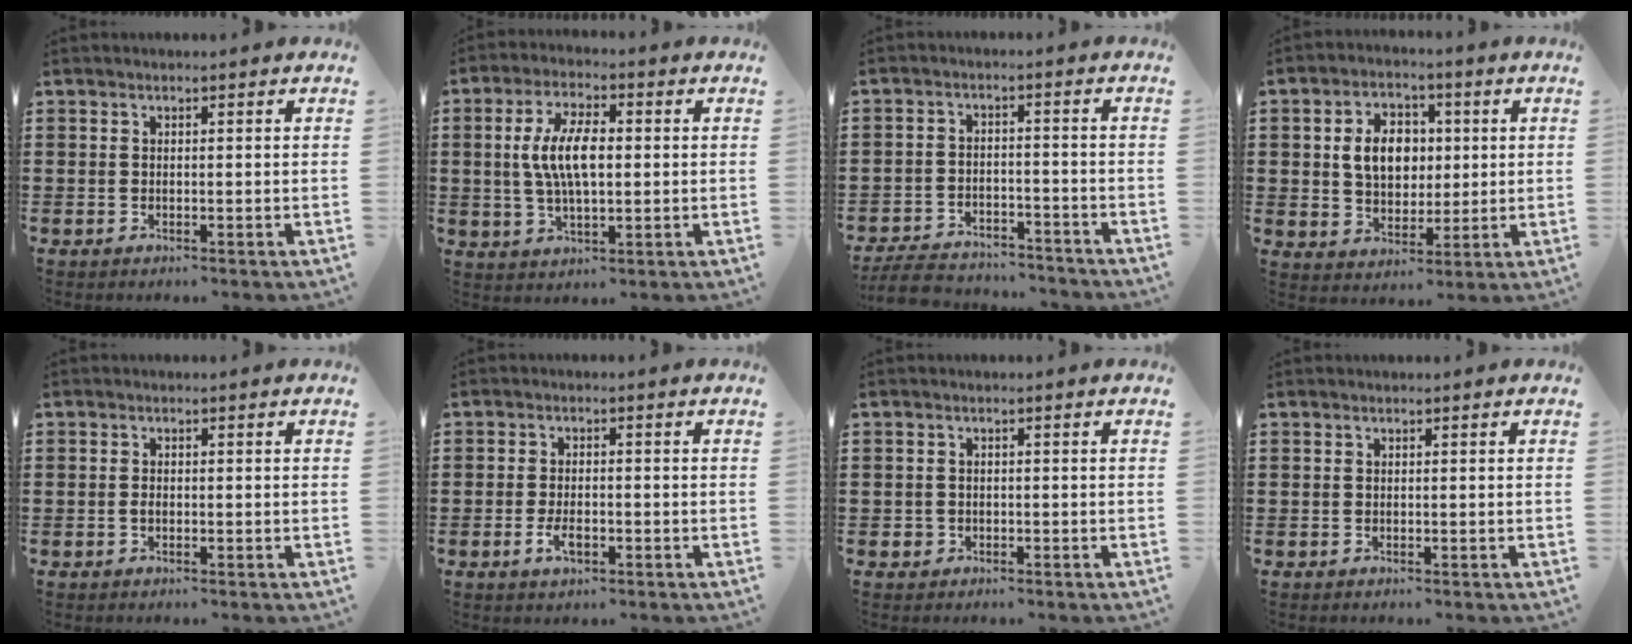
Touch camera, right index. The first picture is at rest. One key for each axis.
{"total": 8.2, "fx": 0.5, "fy": 3.3, "fz": 7.5, "tx": -0.163, "ty": 0.004, "tz": 0.002}
{"total": 5.9, "fx": -5.7, "fy": 1.1, "fz": 1.2, "tx": -0.026, "ty": 0.011, "tz": -0.114}
{"total": 7.5, "fx": 0.9, "fy": 5.7, "fz": 4.8, "tx": -0.101, "ty": 0.011, "tz": 0.009}
{"total": 0.9, "fx": -0.3, "fy": 0.5, "fz": 0.7, "tx": -0.015, "ty": 0.000, "tz": -0.006}
{"total": 3.2, "fx": -1.3, "fy": 1.4, "fz": 2.6, "tx": -0.053, "ty": -0.001, "tz": -0.024}
{"total": 1.3, "fx": -0.7, "fy": 1.1, "fz": 0.2, "tx": -0.006, "ty": 0.003, "tz": -0.016}
{"total": 0.0}